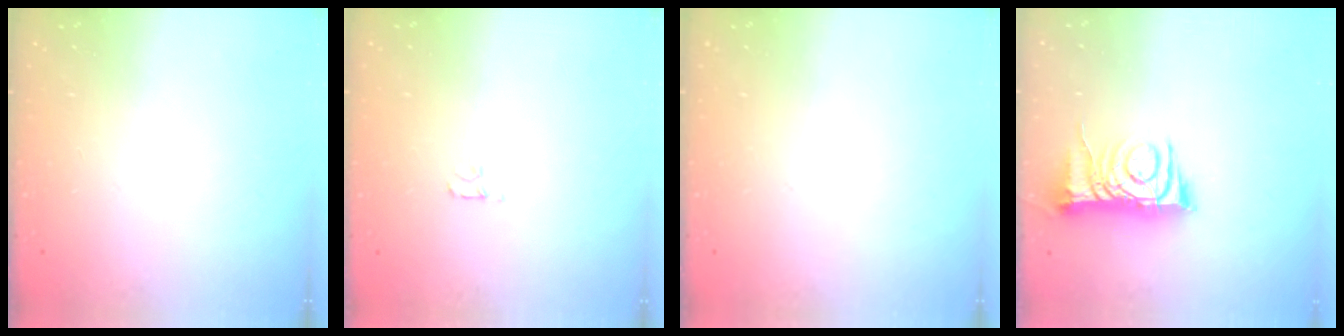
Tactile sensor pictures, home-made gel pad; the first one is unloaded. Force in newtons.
{"total": 2.7, "press": 2.7, "slide": 0.3}
{"total": 0.0}
{"total": 8.2, "press": 8.2, "slide": 0.7}